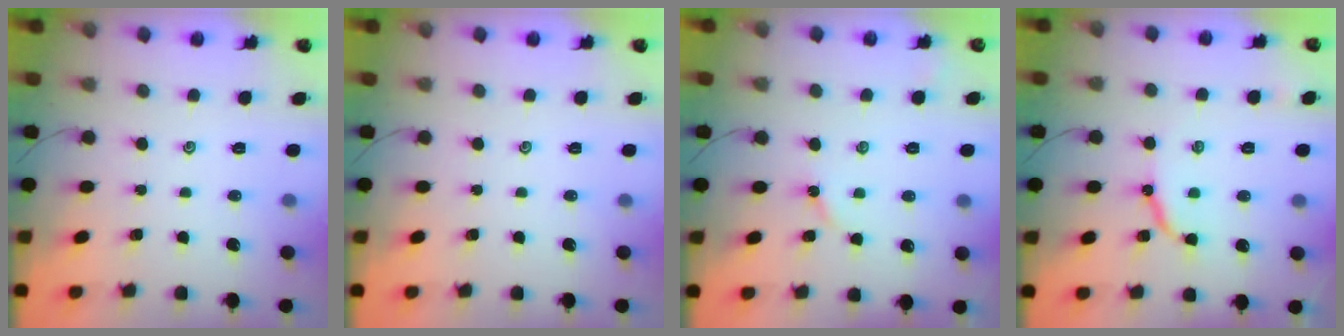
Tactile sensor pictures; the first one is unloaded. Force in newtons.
{"total": 0.0}
{"total": 2.6, "press": 2.6, "slide": 0.3}
{"total": 9.3, "press": 9.3, "slide": 0.9}